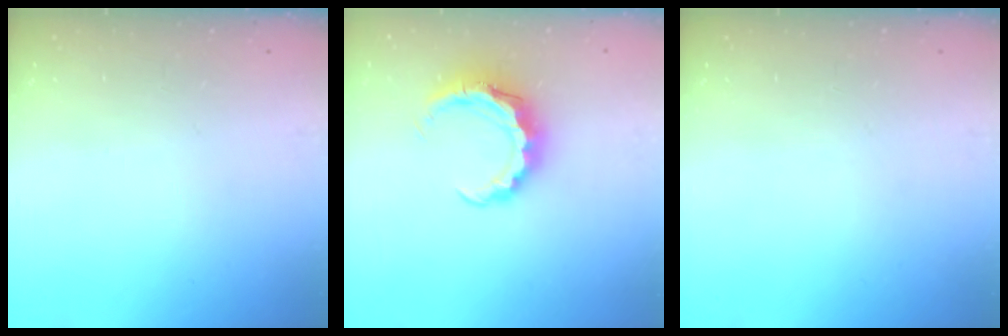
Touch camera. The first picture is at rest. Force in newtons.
{"total": 8.2, "press": 8.1, "slide": 0.7}
{"total": 0.0}